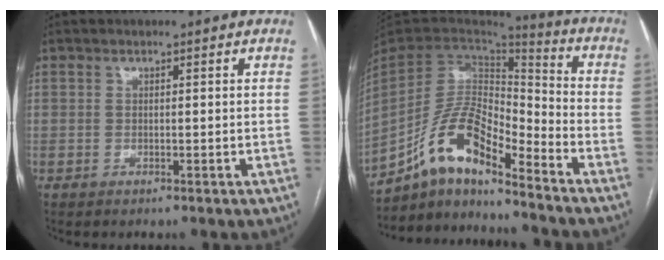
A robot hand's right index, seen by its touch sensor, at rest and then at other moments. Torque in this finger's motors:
{"motor_torque": [0.97, -1.17, 0.95, 0.21]}